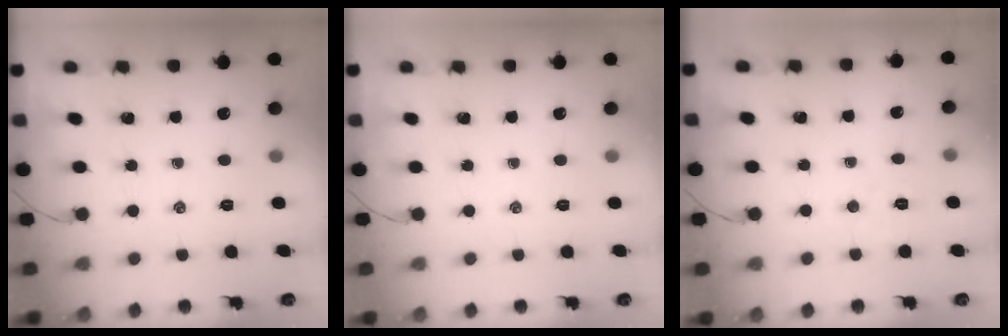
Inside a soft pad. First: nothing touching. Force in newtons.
{"total": 0.0}
{"total": 3.0, "press": 2.9, "slide": 0.7}